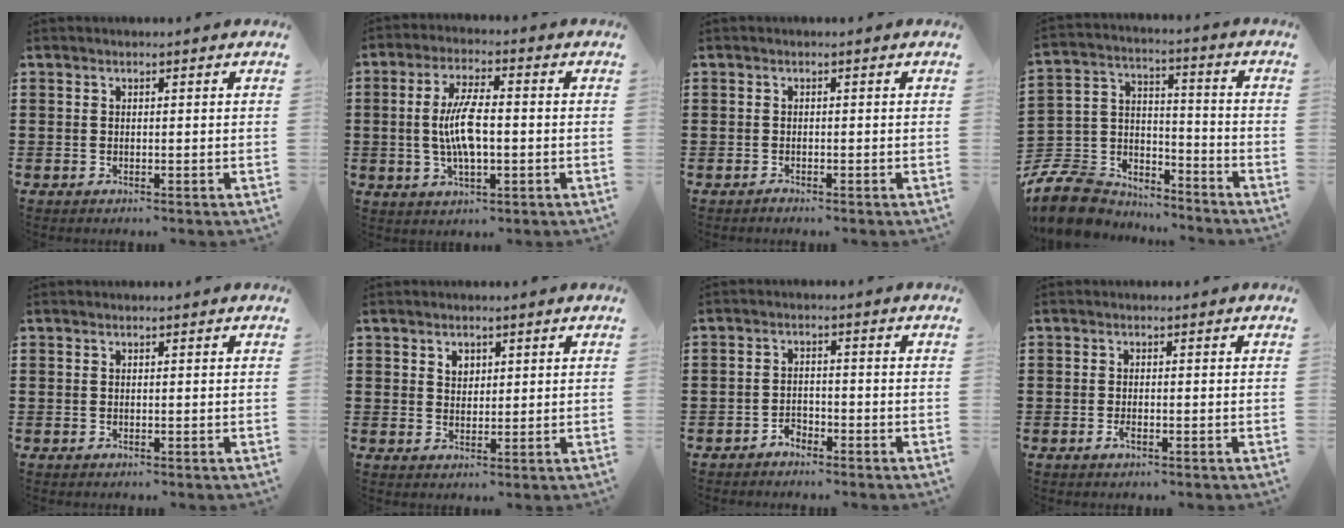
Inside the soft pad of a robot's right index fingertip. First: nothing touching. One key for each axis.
{"total": 7.9, "fx": -0.5, "fy": 2.7, "fz": 7.4, "tx": -0.159, "ty": -0.002, "tz": -0.018}
{"total": 0.6, "fx": -0.6, "fy": 0.2, "fz": 0.0, "tx": 0.001, "ty": 0.002, "tz": -0.014}
{"total": 9.7, "fx": -8.7, "fy": 3.9, "fz": 2.0, "tx": -0.065, "ty": 0.018, "tz": -0.174}
{"total": 0.0}
{"total": 2.0, "fx": 1.1, "fy": 1.5, "fz": 0.7, "tx": -0.018, "ty": 0.006, "tz": 0.022}
{"total": 2.1, "fx": -1.9, "fy": 0.8, "fz": 0.1, "tx": -0.009, "ty": 0.004, "tz": -0.042}
{"total": 1.3, "fx": -0.7, "fy": 0.4, "fz": 0.9, "tx": -0.027, "ty": -0.006, "tz": -0.015}